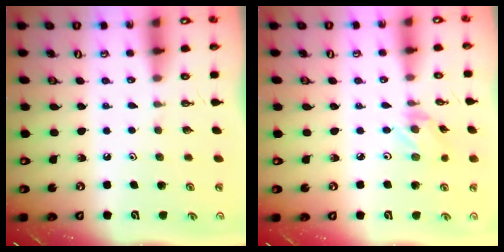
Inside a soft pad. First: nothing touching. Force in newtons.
{"total": 2.1, "press": 2.1, "slide": 0.3}